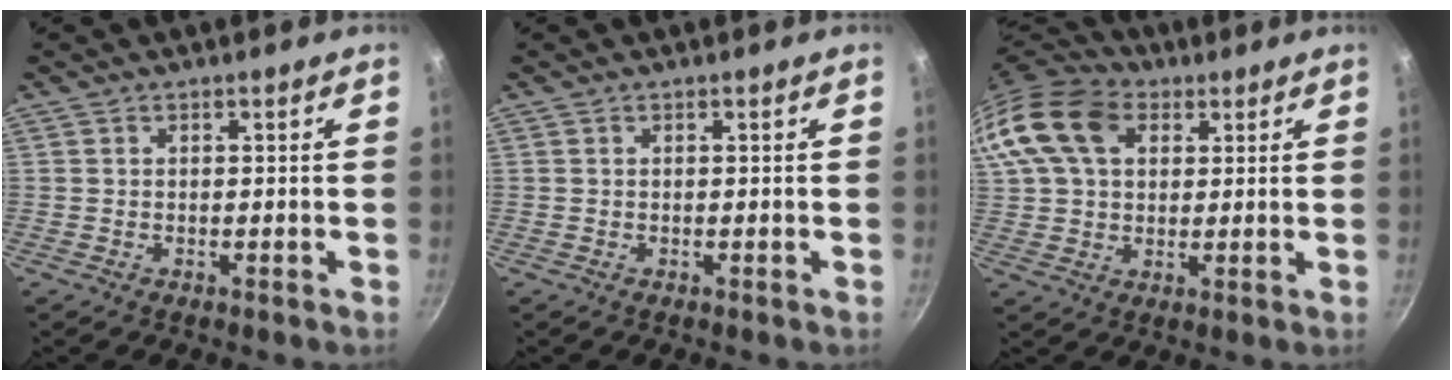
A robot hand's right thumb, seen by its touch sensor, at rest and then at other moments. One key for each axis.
{"total": 0.0}
{"total": 19.4, "fx": 7.0, "fy": 13.5, "fz": 12.0, "tx": -0.254, "ty": 0.024, "tz": 0.115}